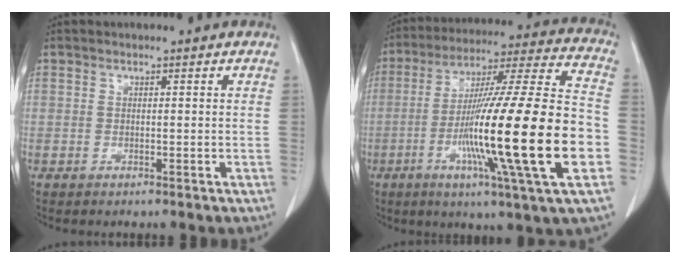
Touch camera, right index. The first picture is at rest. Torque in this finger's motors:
{"motor_torque": [2.14, 0.00, 1.05, 0.21]}